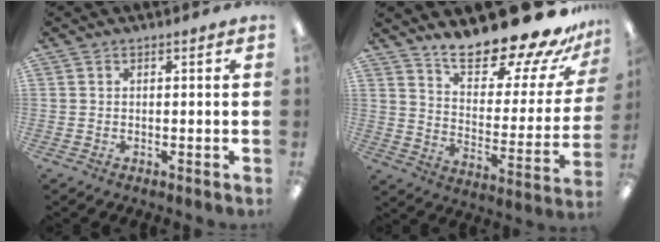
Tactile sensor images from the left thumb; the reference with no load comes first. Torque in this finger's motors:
{"motor_torque": [0.47, 0.29, 0.29, -1.32, 0.09]}